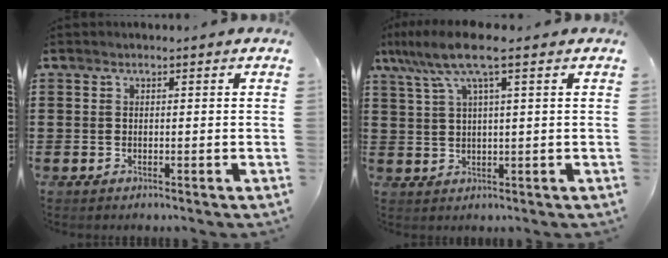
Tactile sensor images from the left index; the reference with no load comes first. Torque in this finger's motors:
{"motor_torque": [1.79, 0.35, 0.52, 0.21]}